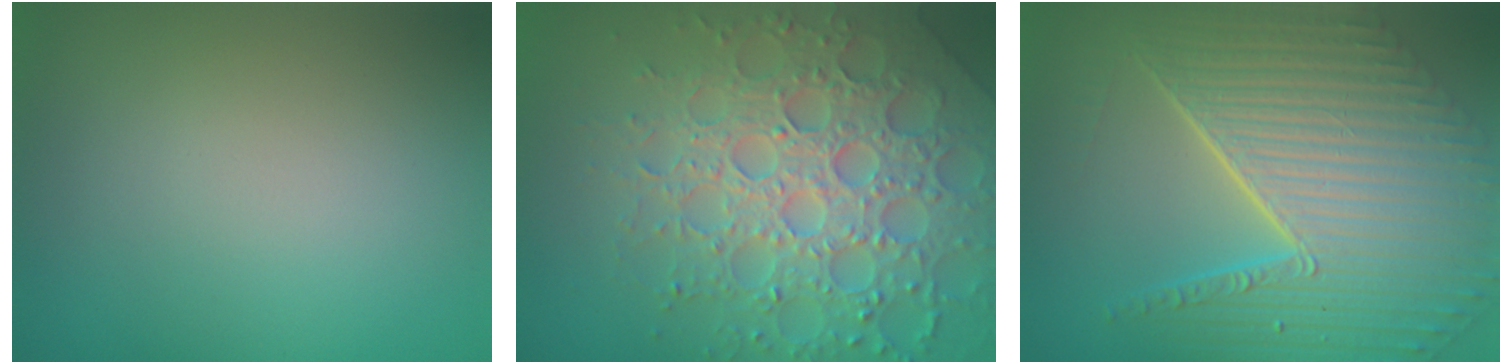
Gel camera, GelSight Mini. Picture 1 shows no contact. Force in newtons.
{"total": 7.3, "press": 7.2, "slide": 1.6}
{"total": 11.2, "press": 7.4, "slide": 8.5}